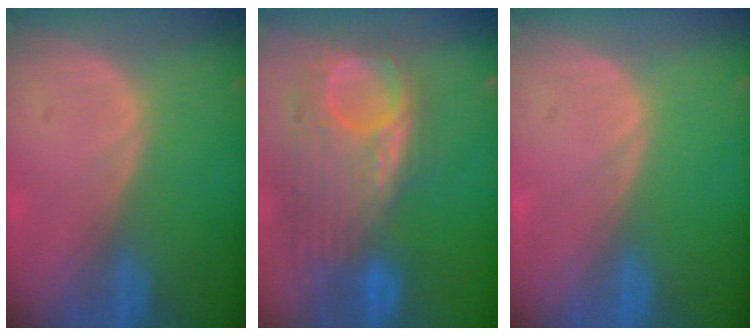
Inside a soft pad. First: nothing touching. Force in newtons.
{"total": 12.0, "press": 10.4, "slide": 6.0}
{"total": 0.0}